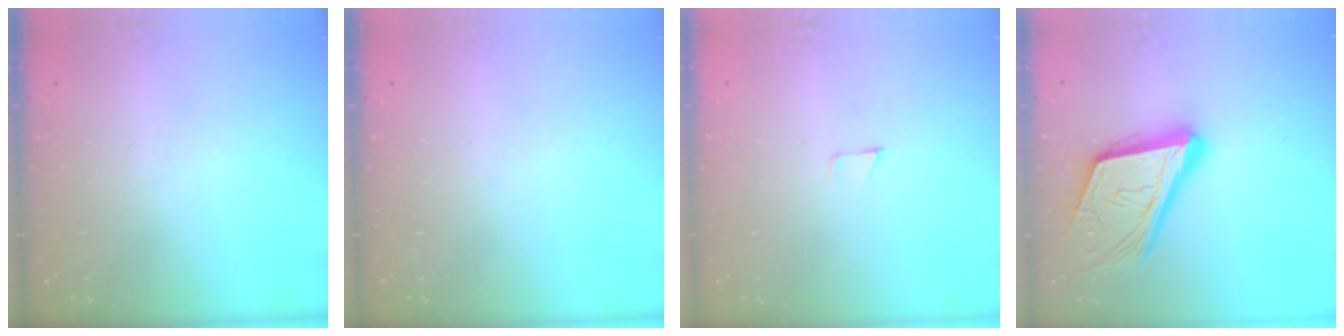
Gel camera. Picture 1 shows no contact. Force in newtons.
{"total": 0.0}
{"total": 2.8, "press": 2.8, "slide": 0.2}
{"total": 21.2, "press": 20.8, "slide": 4.3}